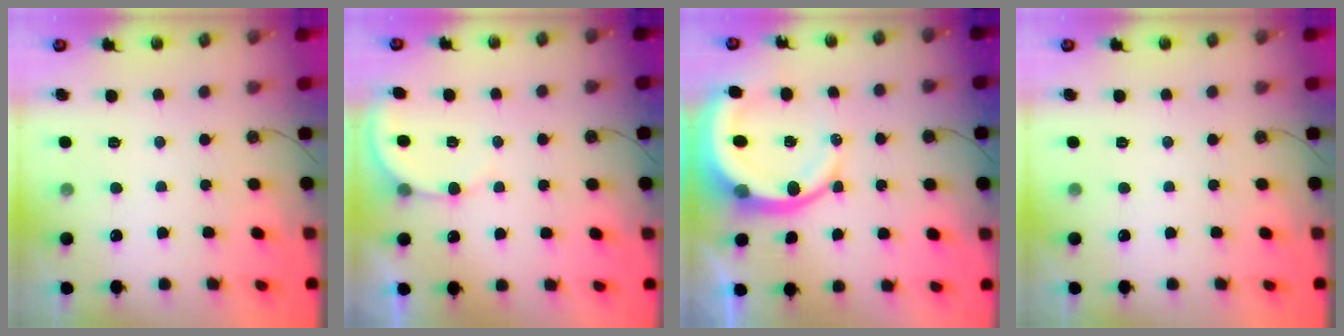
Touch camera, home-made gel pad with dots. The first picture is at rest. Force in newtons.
{"total": 4.4, "press": 4.3, "slide": 1.0}
{"total": 12.0, "press": 11.9, "slide": 1.4}
{"total": 0.0}